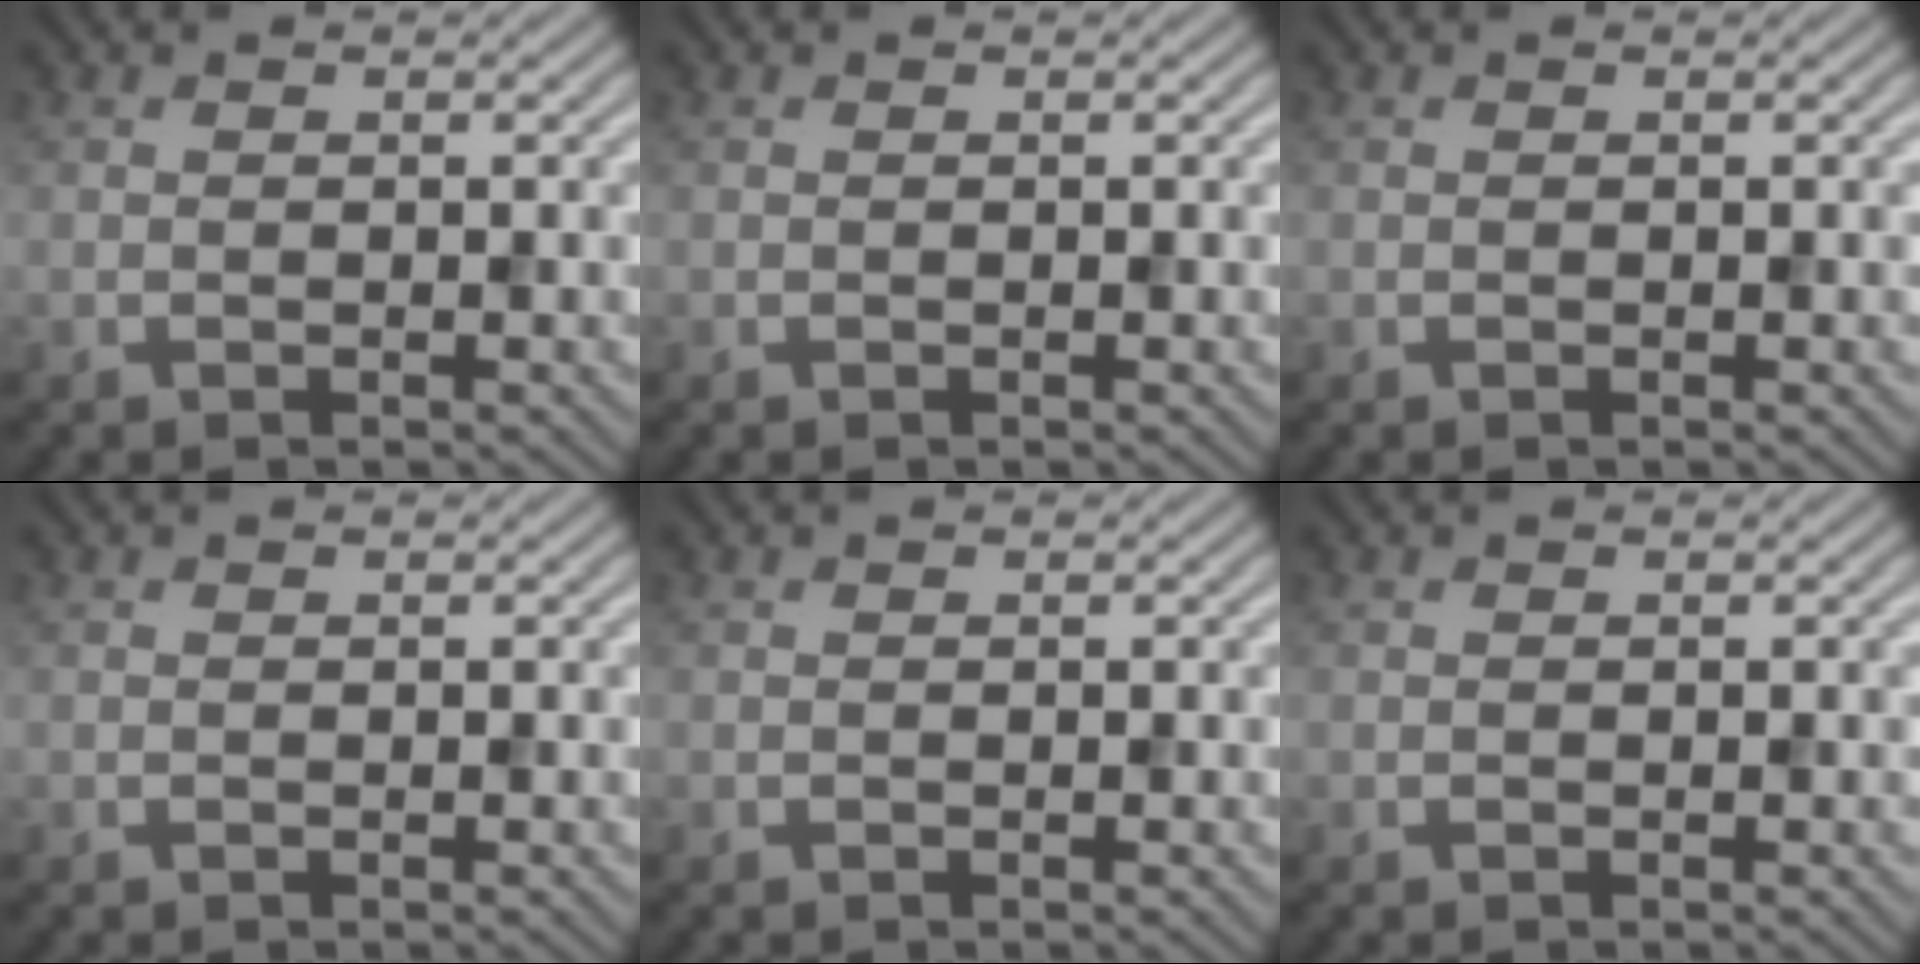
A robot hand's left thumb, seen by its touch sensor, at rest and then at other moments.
{"total": 0.0}
{"total": 0.0}
{"total": 0.0}
{"total": 0.0}
{"total": 0.0}